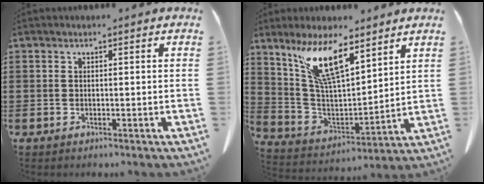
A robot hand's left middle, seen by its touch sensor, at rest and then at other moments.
{"total": 11.9, "force": [8.3, 3.3, 7.8], "torque": [-0.173, -0.024, 0.154]}